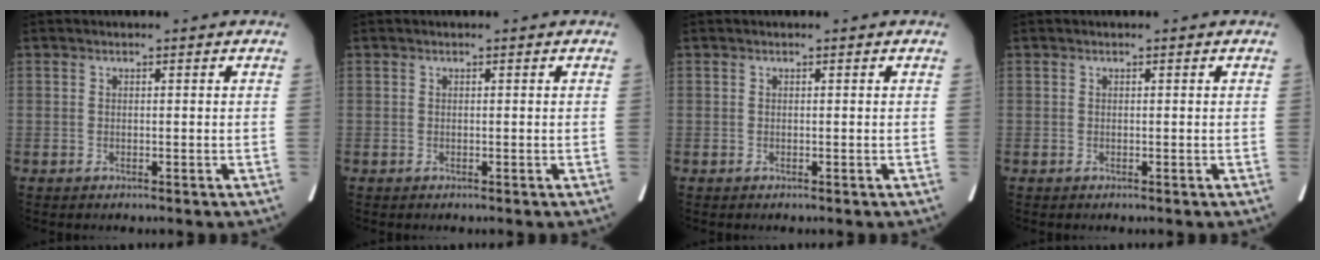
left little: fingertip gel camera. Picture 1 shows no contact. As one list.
[{"total": 0.0}, {"total": 0.0}, {"total": 0.0}]